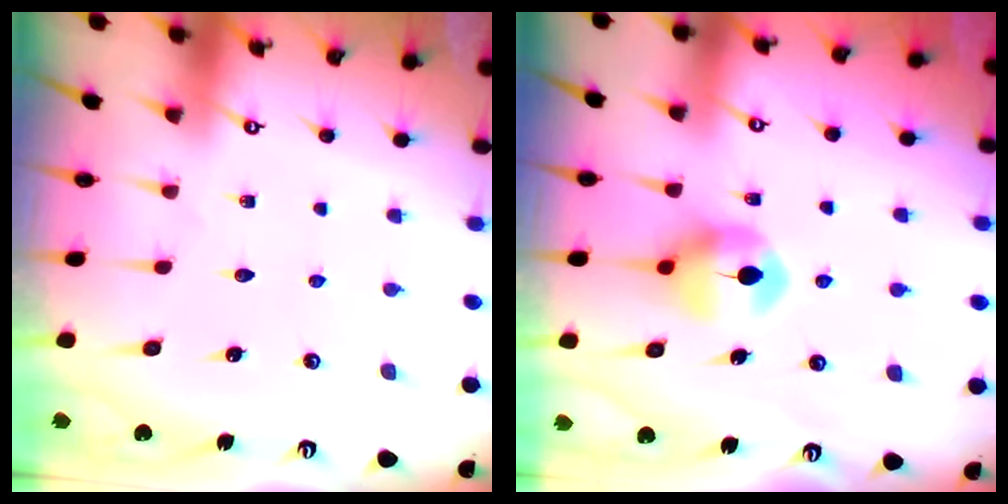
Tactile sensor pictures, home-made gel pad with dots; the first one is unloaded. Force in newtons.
{"total": 8.2, "press": 8.1, "slide": 0.4}